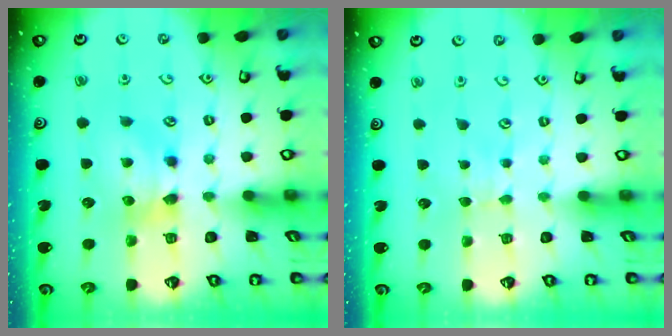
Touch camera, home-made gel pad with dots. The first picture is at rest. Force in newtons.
{"total": 2.1, "press": 2.1, "slide": 0.4}